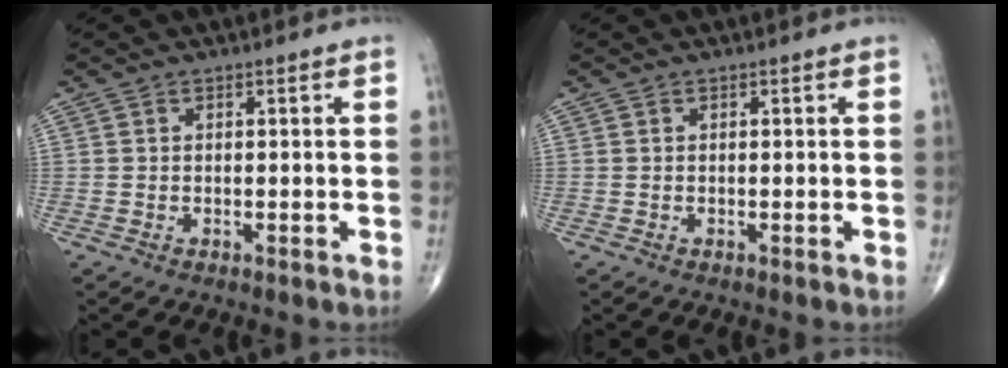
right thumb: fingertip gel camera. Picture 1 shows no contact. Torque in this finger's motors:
{"motor_torque": [-0.04, 0.05, -0.12, 0.02, 0.02]}